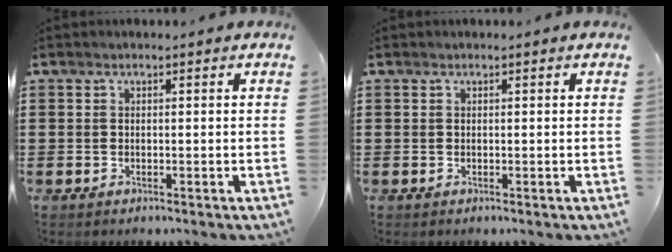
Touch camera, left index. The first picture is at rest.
{"total": 0.0}